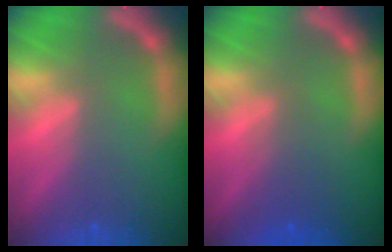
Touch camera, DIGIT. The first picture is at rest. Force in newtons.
{"total": 2.5}